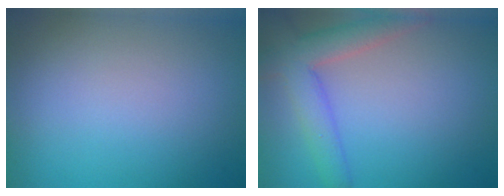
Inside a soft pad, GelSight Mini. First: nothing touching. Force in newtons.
{"total": 4.7, "press": 4.7, "slide": 0.4}